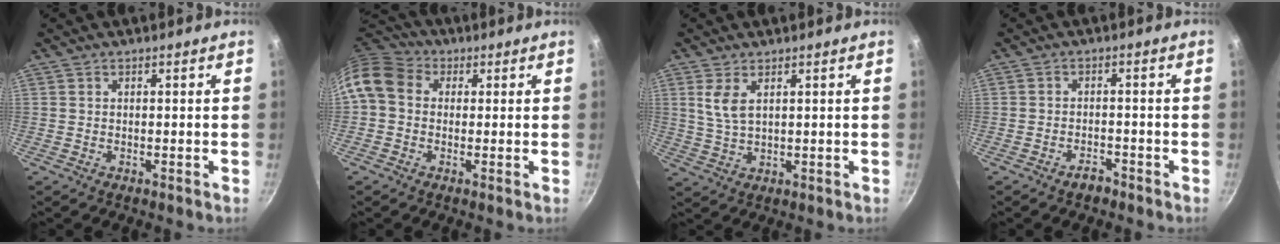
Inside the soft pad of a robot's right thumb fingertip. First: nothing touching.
{"total": 10.1, "force": [1.3, 8.2, 5.8], "torque": [-0.100, 0.026, 0.004]}
{"total": 4.7, "force": [1.9, 2.2, 3.6], "torque": [-0.070, -0.013, 0.041]}
{"total": 2.4, "force": [-2.0, 1.1, 0.9], "torque": [-0.006, 0.025, -0.025]}